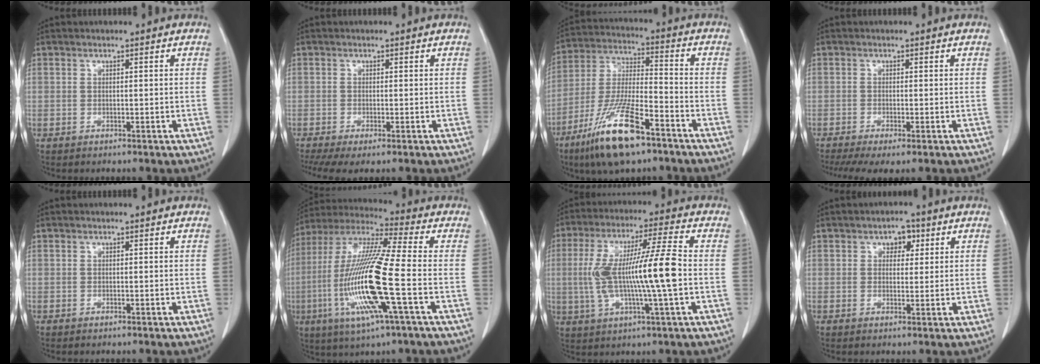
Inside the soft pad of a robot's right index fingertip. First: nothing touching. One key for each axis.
{"total": 4.9, "fx": -3.3, "fy": 1.1, "fz": 3.4, "tx": -0.061, "ty": -0.010, "tz": -0.058}
{"total": 15.5, "fx": -9.6, "fy": 2.8, "fz": 11.8, "tx": -0.248, "ty": -0.031, "tz": -0.177}
{"total": 5.8, "fx": -4.0, "fy": 1.1, "fz": 4.1, "tx": -0.064, "ty": -0.013, "tz": -0.068}
{"total": 0.0}
{"total": 18.3, "fx": -4.4, "fy": 0.6, "fz": 17.8, "tx": -0.377, "ty": -0.014, "tz": -0.092}
{"total": 13.7, "fx": -0.9, "fy": 0.3, "fz": 13.7, "tx": -0.269, "ty": 0.009, "tz": -0.018}
{"total": 2.9, "fx": 1.3, "fy": 1.9, "fz": 1.8, "tx": -0.021, "ty": 0.007, "tz": 0.016}